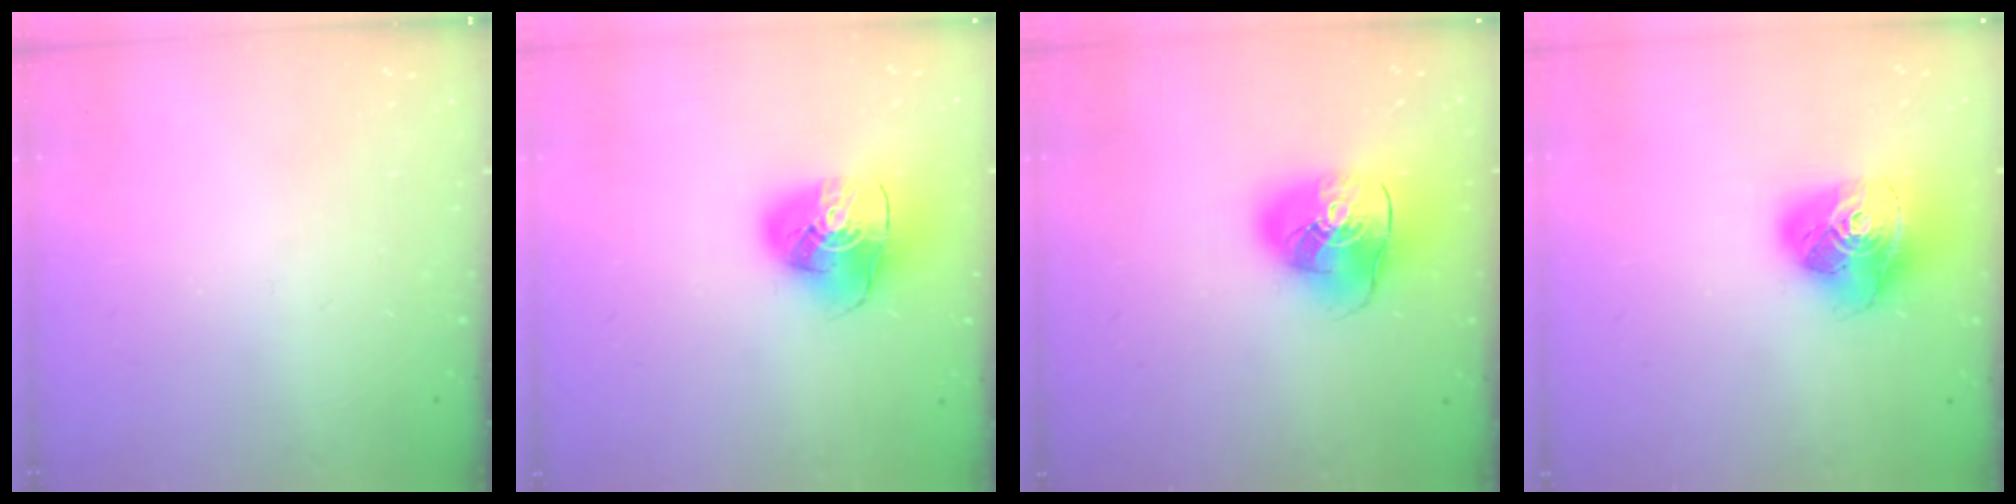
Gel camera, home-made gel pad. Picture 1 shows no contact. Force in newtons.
{"total": 12.2, "press": 12.1, "slide": 1.6}
{"total": 18.6, "press": 18.3, "slide": 3.1}
{"total": 18.0, "press": 17.9, "slide": 1.9}